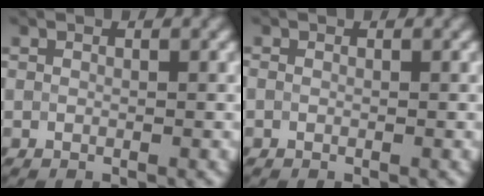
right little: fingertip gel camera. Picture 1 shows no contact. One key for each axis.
{"total": 0.0}